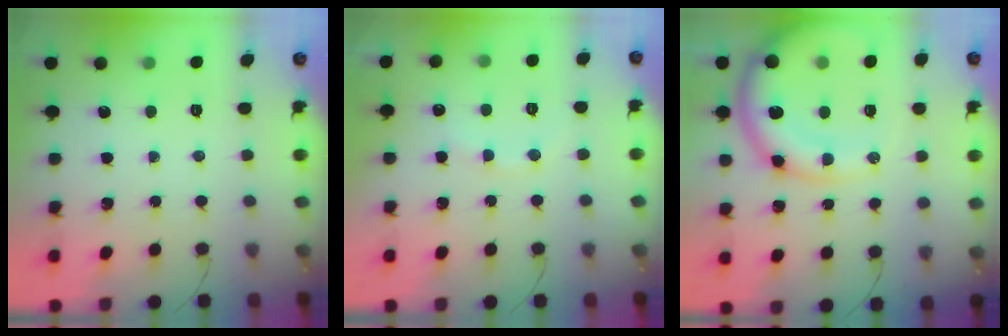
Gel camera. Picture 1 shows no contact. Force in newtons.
{"total": 7.0, "press": 6.9, "slide": 0.9}
{"total": 15.3, "press": 14.8, "slide": 3.8}